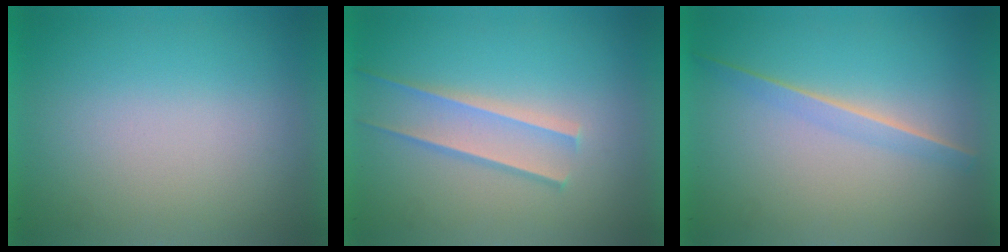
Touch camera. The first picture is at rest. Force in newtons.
{"total": 1.7}
{"total": 1.3}